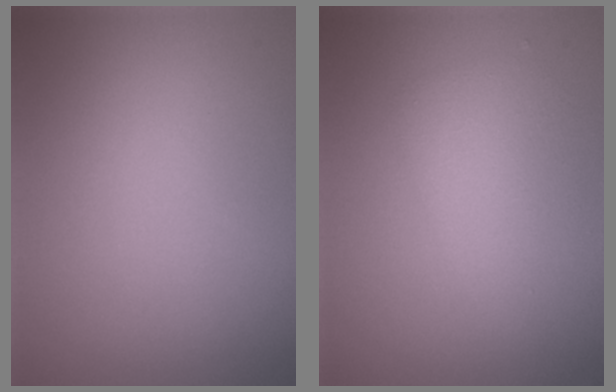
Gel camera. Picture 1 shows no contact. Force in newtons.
{"total": 2.6, "press": 2.6, "slide": 0.1}